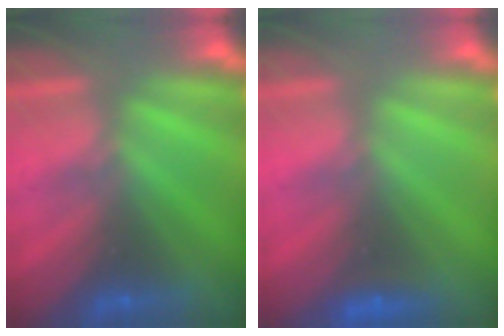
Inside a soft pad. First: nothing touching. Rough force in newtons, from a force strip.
{"total": 1.9}